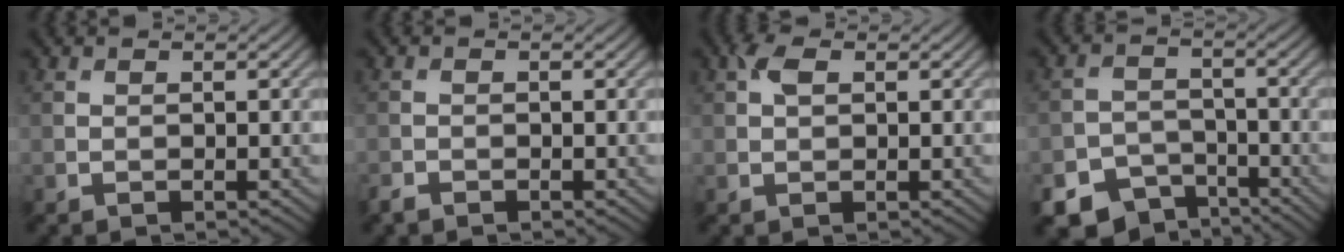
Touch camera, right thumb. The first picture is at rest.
{"total": 1.0, "force": [-0.9, 0.4, 0.2], "torque": [-0.006, -0.002, -0.021]}
{"total": 2.2, "force": [0.8, 1.2, 1.7], "torque": [-0.037, 0.006, 0.011]}
{"total": 8.5, "force": [-6.4, 4.9, 2.6], "torque": [-0.054, -0.024, -0.103]}